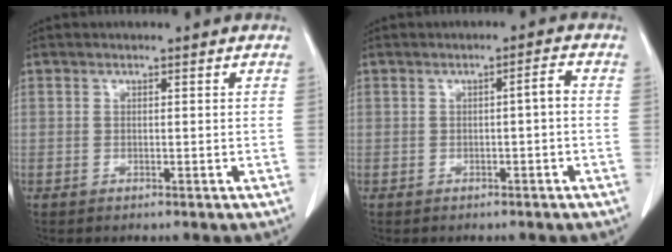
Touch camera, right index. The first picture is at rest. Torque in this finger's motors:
{"motor_torque": [0.23, -0.11, 0.07, 0.03]}